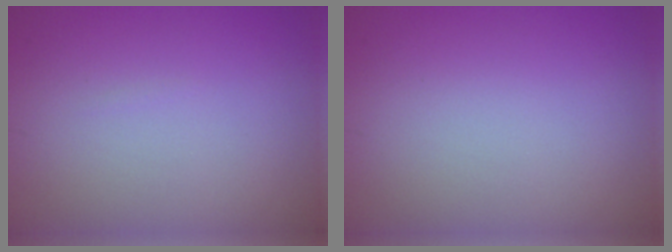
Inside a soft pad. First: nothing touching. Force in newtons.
{"total": 0.0}